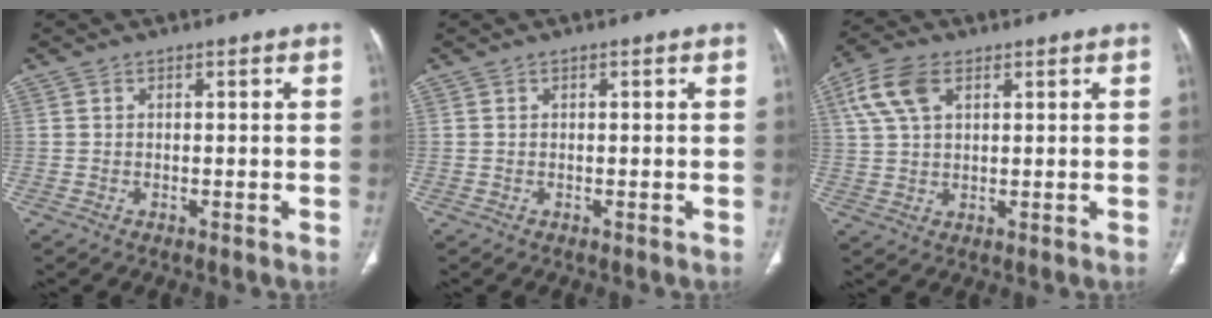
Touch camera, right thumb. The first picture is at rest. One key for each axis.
{"total": 0.0}
{"total": 8.1, "fx": 3.4, "fy": 4.5, "fz": 5.8, "tx": -0.125, "ty": 0.008, "tz": 0.067}